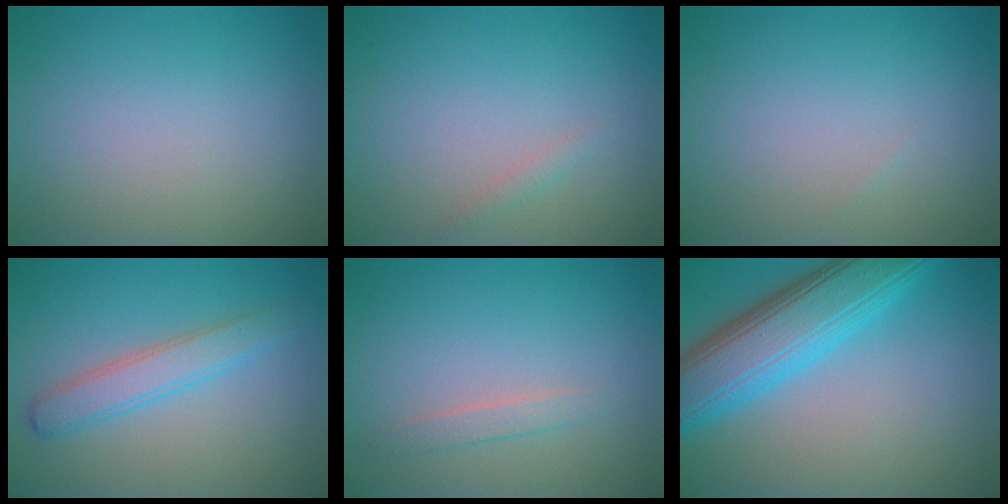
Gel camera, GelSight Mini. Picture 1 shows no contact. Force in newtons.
{"total": 0.7, "press": 0.7, "slide": 0.1}
{"total": 0.0}
{"total": 3.1, "press": 3.1, "slide": 0.1}
{"total": 1.3, "press": 1.3, "slide": 0.1}
{"total": 8.8, "press": 8.8, "slide": 0.3}